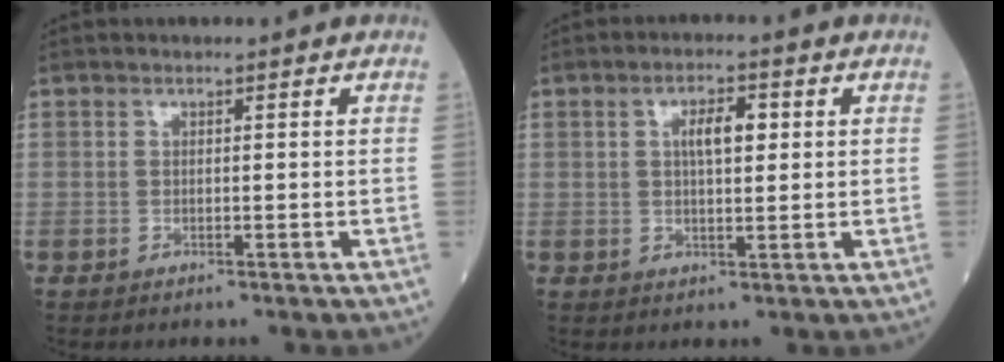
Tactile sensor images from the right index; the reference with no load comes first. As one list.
[{"total": 4.4, "force": [1.1, 1.4, 4.0], "torque": [-0.069, 0.007, 0.018]}]